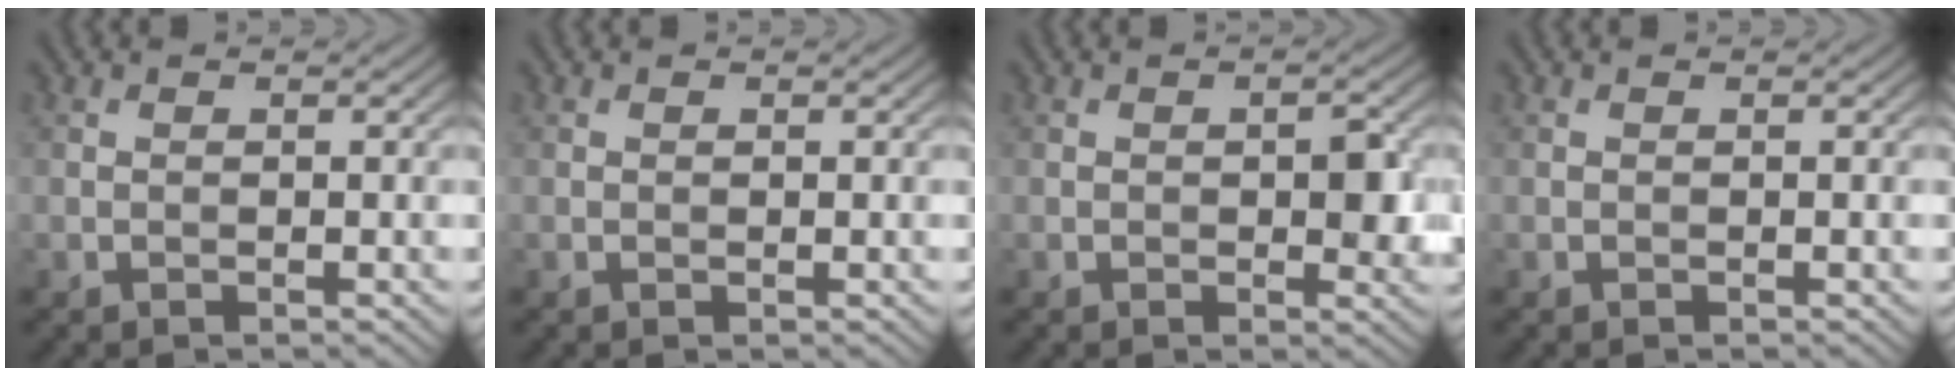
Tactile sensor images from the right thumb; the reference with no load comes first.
{"total": 0.0}
{"total": 3.3, "force": [-0.1, 1.6, 2.9], "torque": [-0.039, -0.004, 0.001]}
{"total": 0.0}